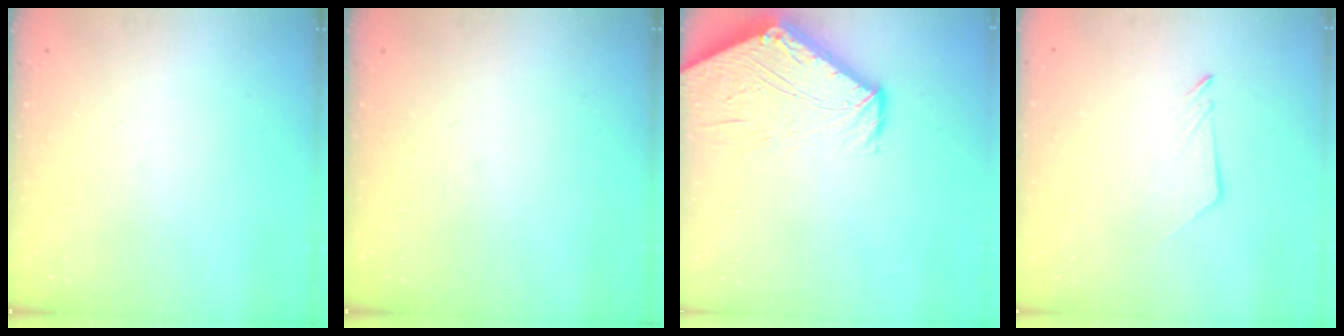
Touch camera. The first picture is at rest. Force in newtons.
{"total": 0.0}
{"total": 10.9, "press": 10.8, "slide": 1.2}
{"total": 2.5, "press": 2.5, "slide": 0.2}